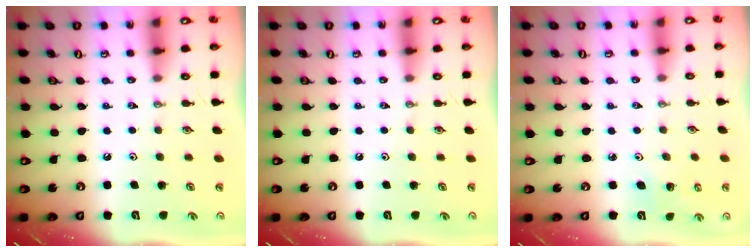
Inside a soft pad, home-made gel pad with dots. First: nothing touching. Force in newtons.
{"total": 0.0}
{"total": 2.7, "press": 2.7, "slide": 0.3}